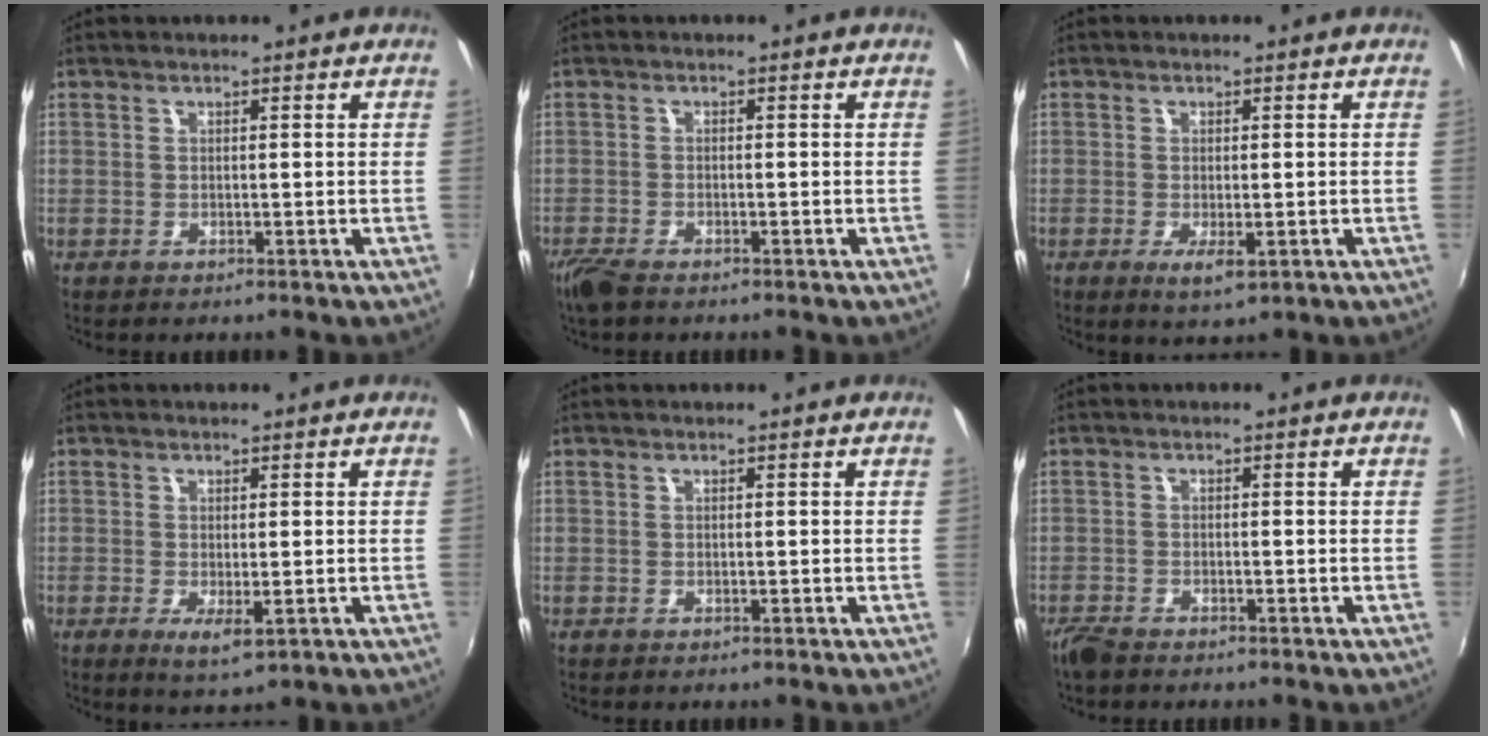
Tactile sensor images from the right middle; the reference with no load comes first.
{"total": 3.9, "force": [-3.1, 1.1, 2.1], "torque": [-0.056, -0.013, -0.062]}
{"total": 3.2, "force": [-1.0, 1.0, 2.9], "torque": [-0.054, -0.011, -0.012]}
{"total": 3.2, "force": [-0.6, 0.9, 3.0], "torque": [-0.053, -0.013, -0.006]}
{"total": 0.0}
{"total": 3.1, "force": [-2.7, 0.8, 1.2], "torque": [-0.036, -0.011, -0.056]}